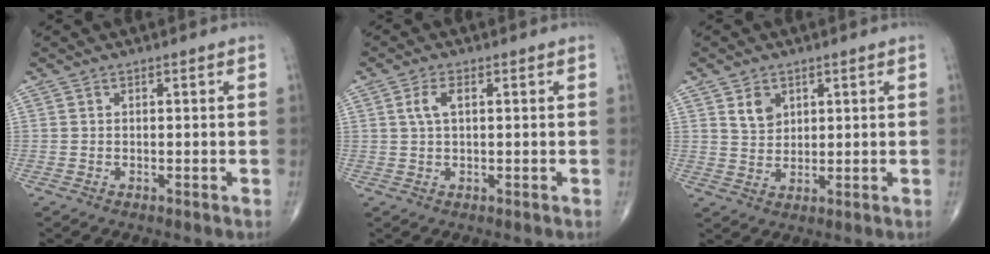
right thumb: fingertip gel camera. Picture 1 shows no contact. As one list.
[{"total": 3.2, "force": [0.8, 1.4, 2.7], "torque": [-0.064, 0.009, 0.017]}, {"total": 4.2, "force": [2.0, 3.1, 2.1], "torque": [-0.020, -0.017, 0.041]}]